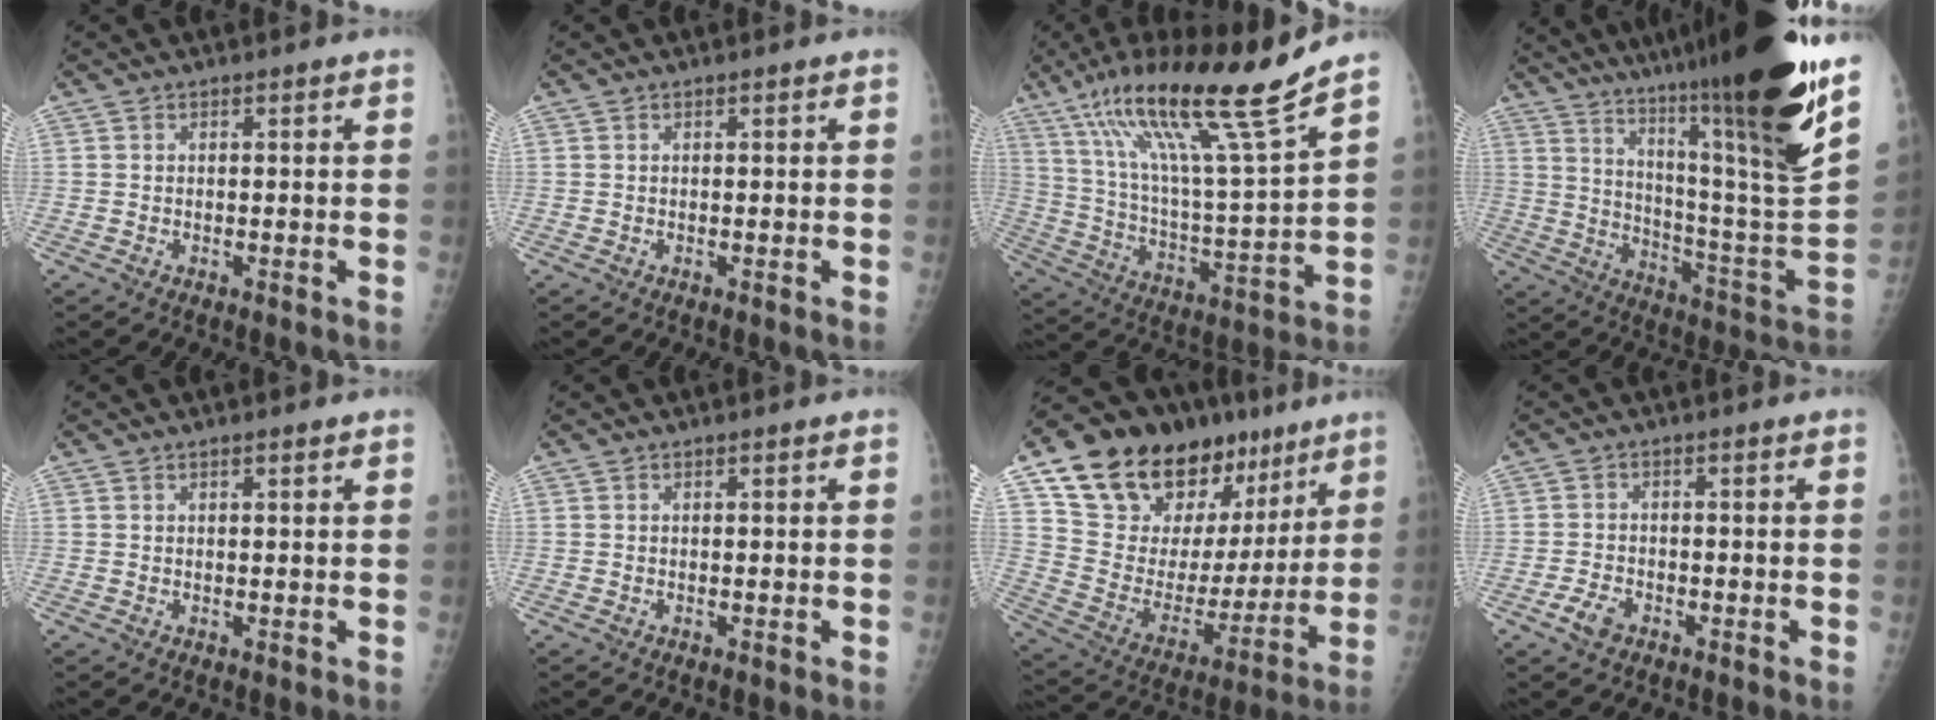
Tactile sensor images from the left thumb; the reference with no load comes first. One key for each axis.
{"total": 0.0}
{"total": 22.5, "fx": 15.2, "fy": 0.8, "fz": 16.6, "tx": -0.266, "ty": -0.057, "tz": 0.269}
{"total": 33.7, "fx": 22.9, "fy": 2.3, "fz": 24.6, "tx": -0.334, "ty": -0.114, "tz": 0.348}
{"total": 0.9, "fx": 0.7, "fy": 0.2, "fz": 0.6, "tx": -0.009, "ty": -0.002, "tz": 0.011}
{"total": 0.0}
{"total": 27.6, "fx": 16.4, "fy": 14.9, "fz": 16.5, "tx": -0.224, "ty": -0.018, "tz": 0.283}
{"total": 3.4, "fx": -1.9, "fy": 2.0, "fz": 1.9, "tx": -0.036, "ty": 0.008, "tz": -0.033}